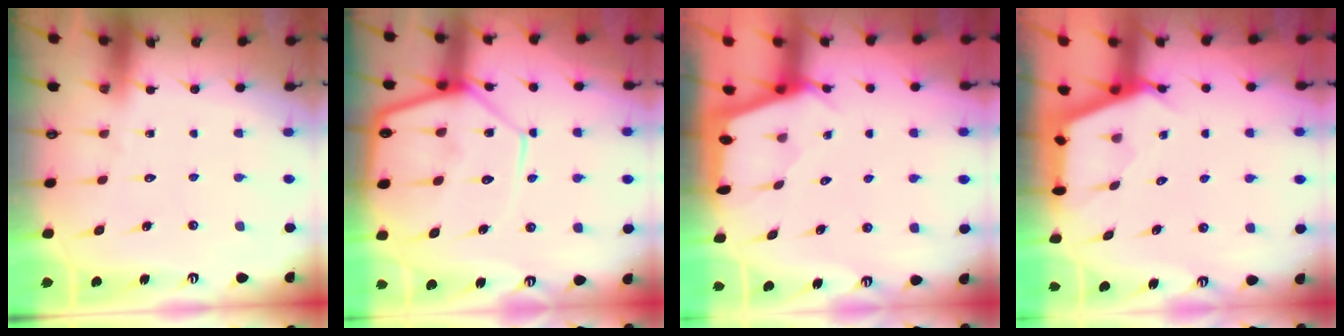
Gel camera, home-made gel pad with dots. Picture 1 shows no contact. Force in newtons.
{"total": 15.2, "press": 15.1, "slide": 1.4}
{"total": 2.2, "press": 2.2, "slide": 0.3}
{"total": 2.6, "press": 2.6, "slide": 0.3}